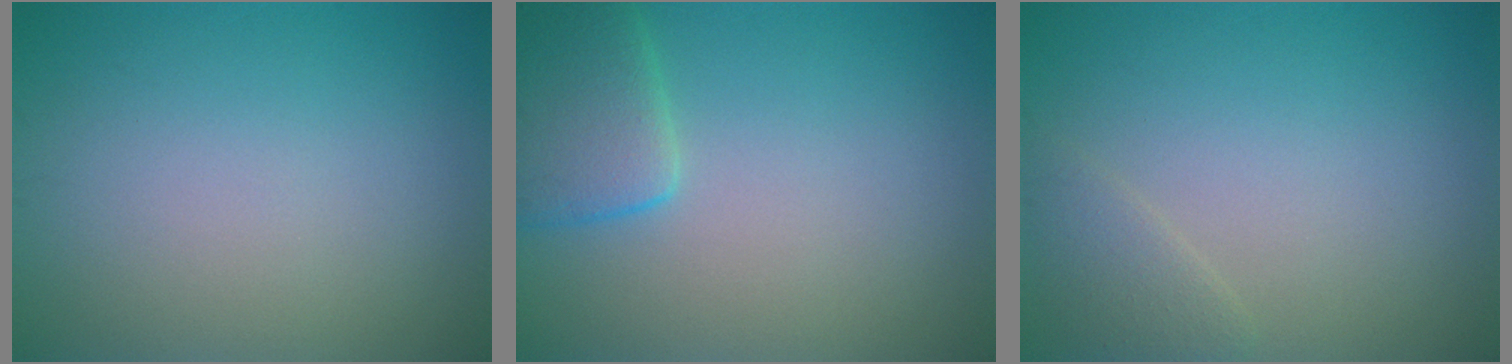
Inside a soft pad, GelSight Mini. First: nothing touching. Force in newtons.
{"total": 4.1, "press": 4.1, "slide": 0.4}
{"total": 1.6, "press": 1.6, "slide": 0.1}